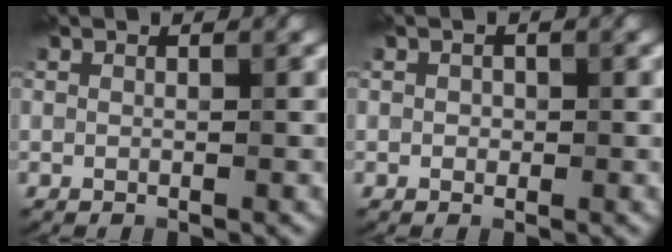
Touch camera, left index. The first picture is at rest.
{"total": 0.7, "force": [0.0, 0.6, 0.3], "torque": [-0.003, -0.003, -0.002]}